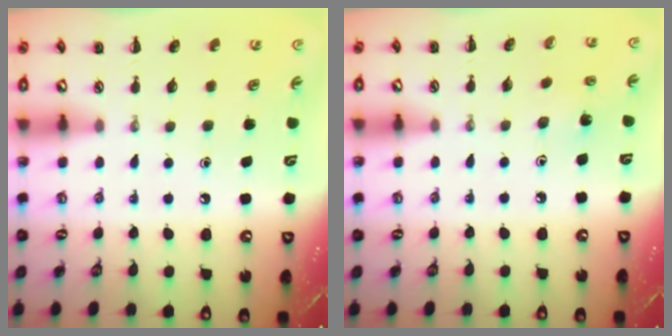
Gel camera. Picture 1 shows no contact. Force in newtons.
{"total": 1.9, "press": 1.8, "slide": 0.7}